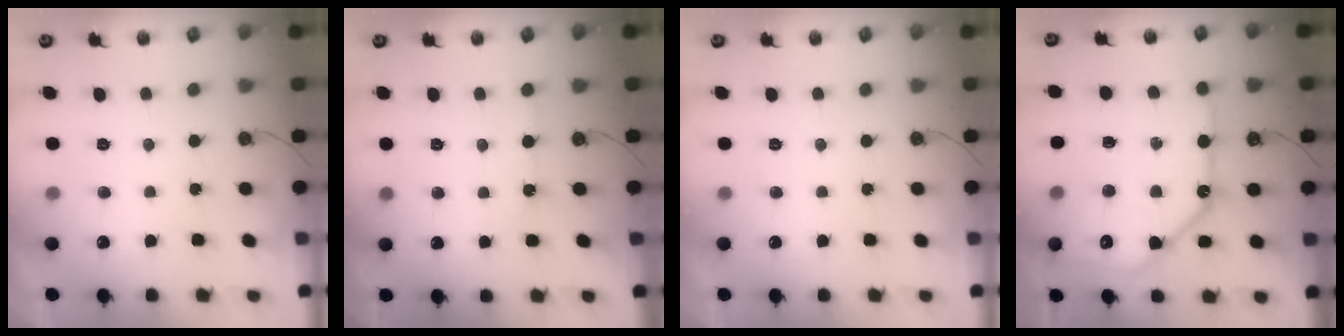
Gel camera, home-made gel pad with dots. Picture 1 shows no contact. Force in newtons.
{"total": 2.5, "press": 2.4, "slide": 0.5}
{"total": 0.0}
{"total": 16.6, "press": 16.5, "slide": 1.4}